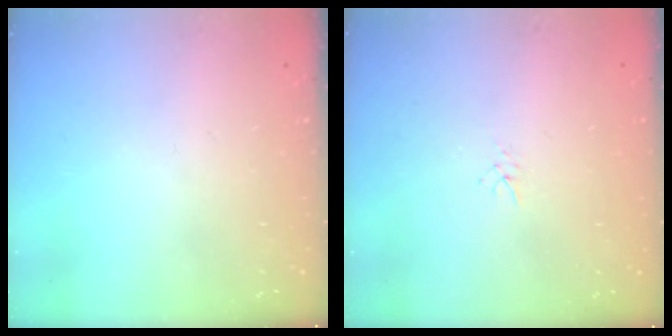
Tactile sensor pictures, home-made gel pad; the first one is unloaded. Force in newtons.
{"total": 1.9, "press": 1.9, "slide": 0.3}